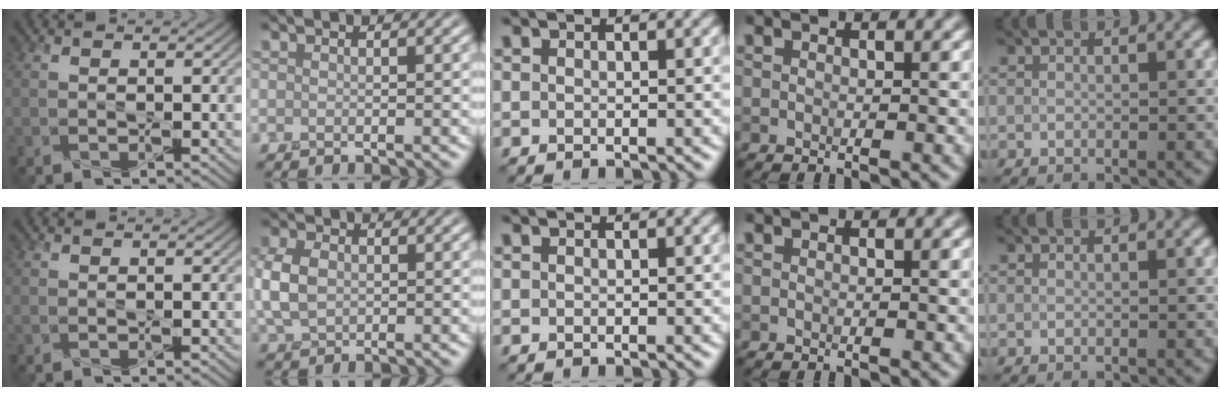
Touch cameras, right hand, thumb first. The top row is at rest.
{"index": {"total": 4.2, "force": [0.1, 3.1, 2.9], "torque": [-0.074, 0.007, -0.002]}}